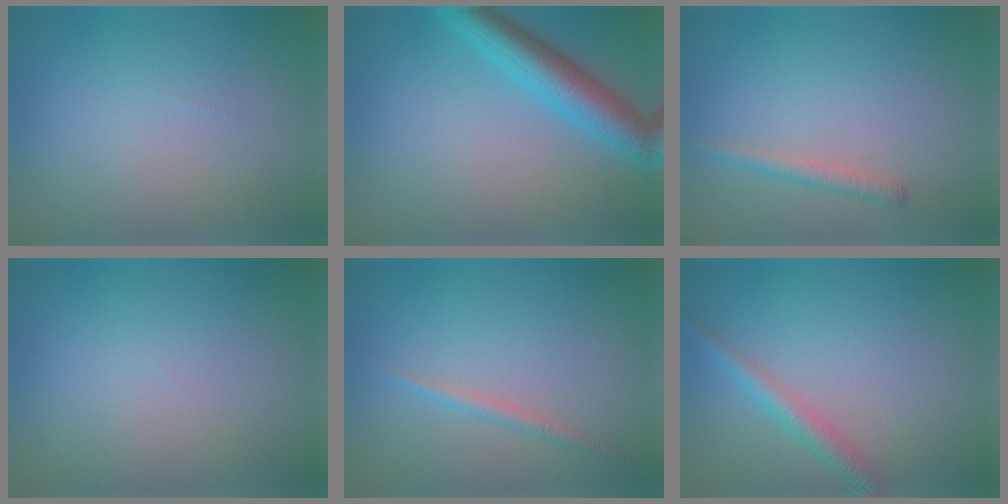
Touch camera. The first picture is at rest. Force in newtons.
{"total": 5.4, "press": 5.4, "slide": 0.1}
{"total": 1.4, "press": 1.3, "slide": 0.1}
{"total": 0.0}
{"total": 1.2, "press": 1.2, "slide": 0.1}
{"total": 2.3, "press": 2.3, "slide": 0.1}